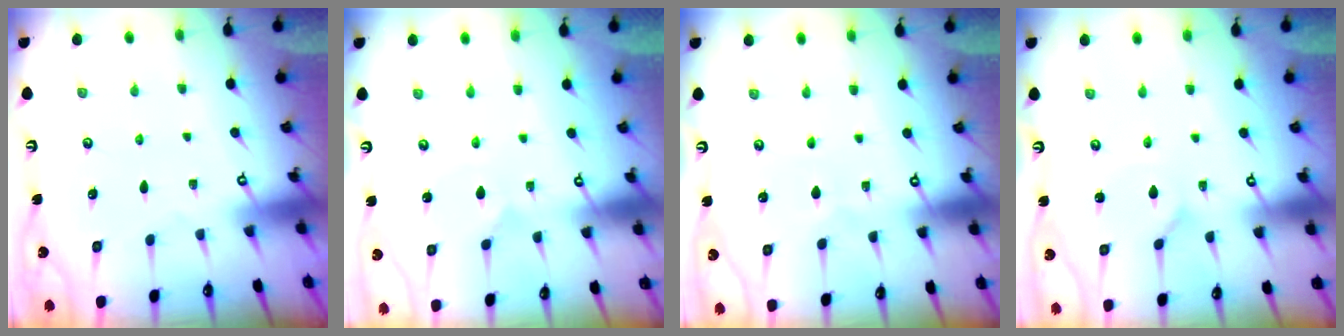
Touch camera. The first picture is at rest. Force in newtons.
{"total": 2.7, "press": 2.6, "slide": 0.3}
{"total": 1.3, "press": 1.3, "slide": 0.1}
{"total": 1.6, "press": 1.6, "slide": 0.1}